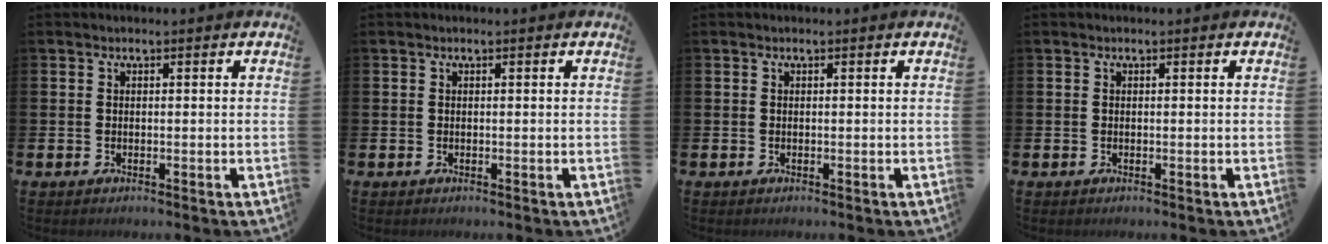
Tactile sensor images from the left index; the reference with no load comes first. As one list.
[{"total": 0.0}, {"total": 0.0}, {"total": 0.0}]